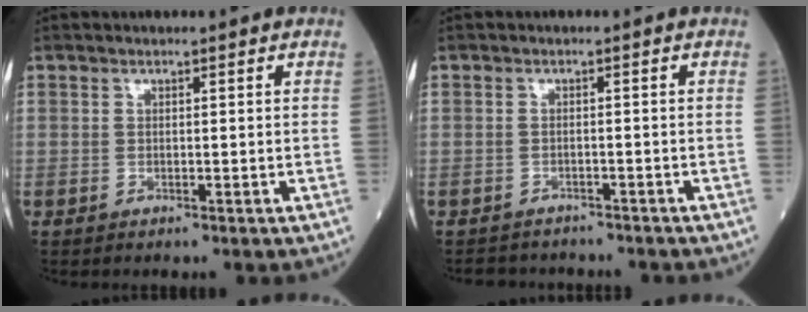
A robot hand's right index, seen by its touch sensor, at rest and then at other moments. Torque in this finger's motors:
{"motor_torque": [-0.14, -0.15, -0.18, -0.18]}